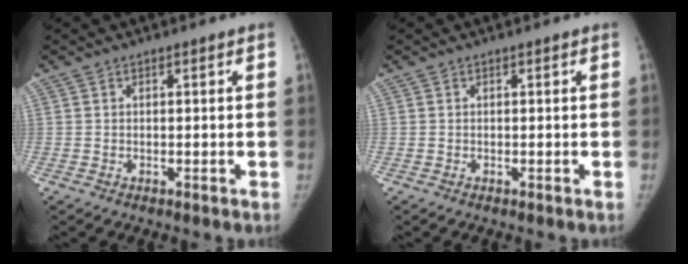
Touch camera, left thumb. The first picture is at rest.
{"total": 0.0}